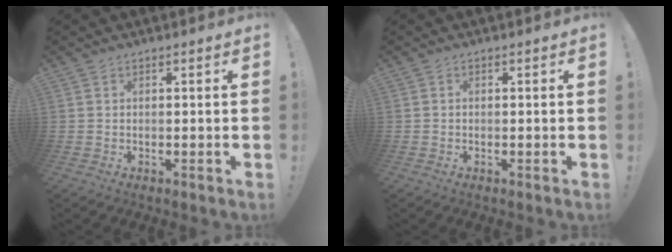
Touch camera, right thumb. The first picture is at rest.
{"total": 0.0}